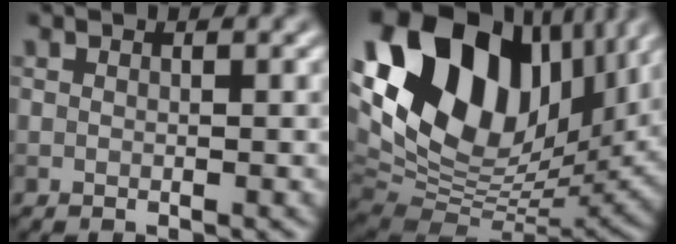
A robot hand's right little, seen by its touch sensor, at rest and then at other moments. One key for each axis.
{"total": 19.3, "fx": 8.3, "fy": 11.6, "fz": 13.0, "tx": -0.277, "ty": 0.040, "tz": 0.151}